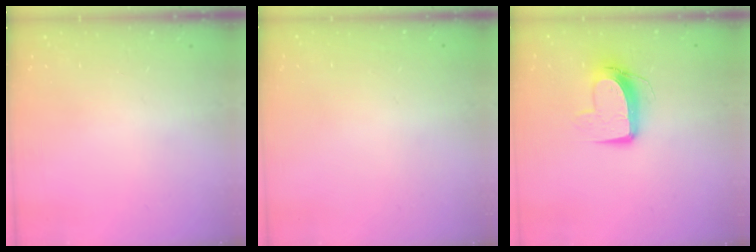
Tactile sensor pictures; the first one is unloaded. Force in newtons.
{"total": 0.0}
{"total": 10.6, "press": 10.6, "slide": 0.6}